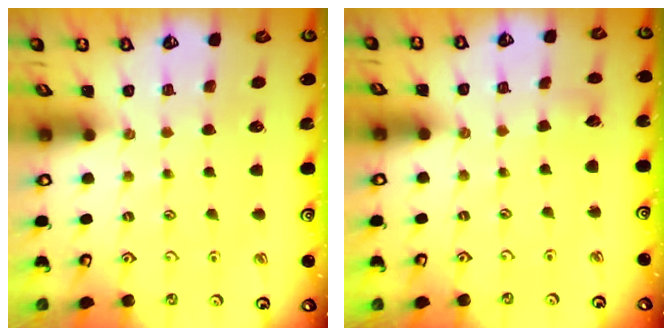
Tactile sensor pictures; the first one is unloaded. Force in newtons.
{"total": 2.8, "press": 2.8, "slide": 0.2}